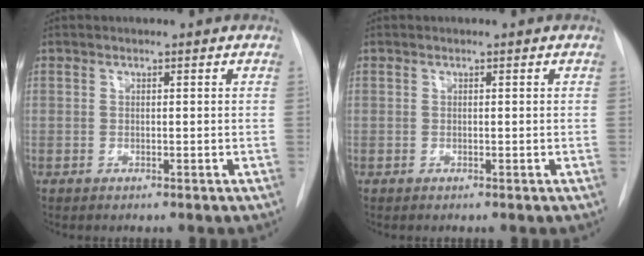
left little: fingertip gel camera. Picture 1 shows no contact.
{"total": 0.0}